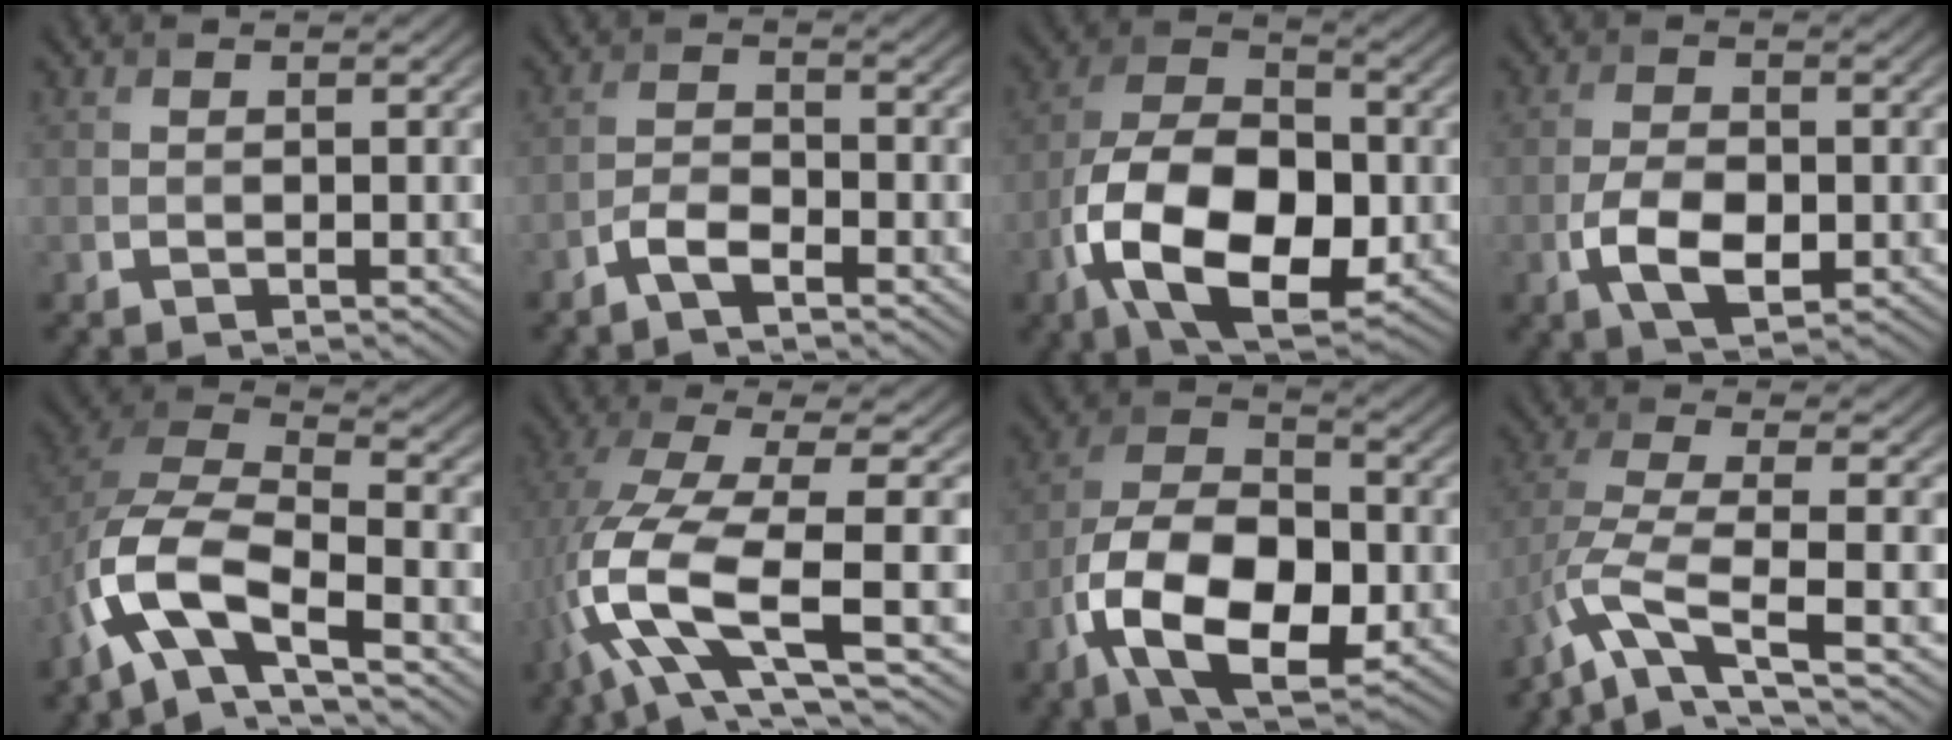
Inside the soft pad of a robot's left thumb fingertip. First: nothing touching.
{"total": 3.0, "force": [-2.2, 0.9, 1.9], "torque": [-0.045, 0.004, -0.050]}
{"total": 15.0, "force": [-4.9, 8.7, 11.1], "torque": [-0.223, -0.019, -0.101]}
{"total": 5.8, "force": [-1.8, 3.2, 4.6], "torque": [-0.094, -0.006, -0.034]}
{"total": 11.9, "force": [-5.7, 5.1, 9.1], "torque": [-0.191, -0.010, -0.120]}
{"total": 12.2, "force": [-3.0, 4.0, 11.1], "torque": [-0.251, -0.007, -0.059]}
{"total": 13.6, "force": [-5.1, 7.6, 10.1], "torque": [-0.209, -0.014, -0.102]}
{"total": 8.3, "force": [-4.4, 2.0, 6.8], "torque": [-0.150, -0.003, -0.100]}